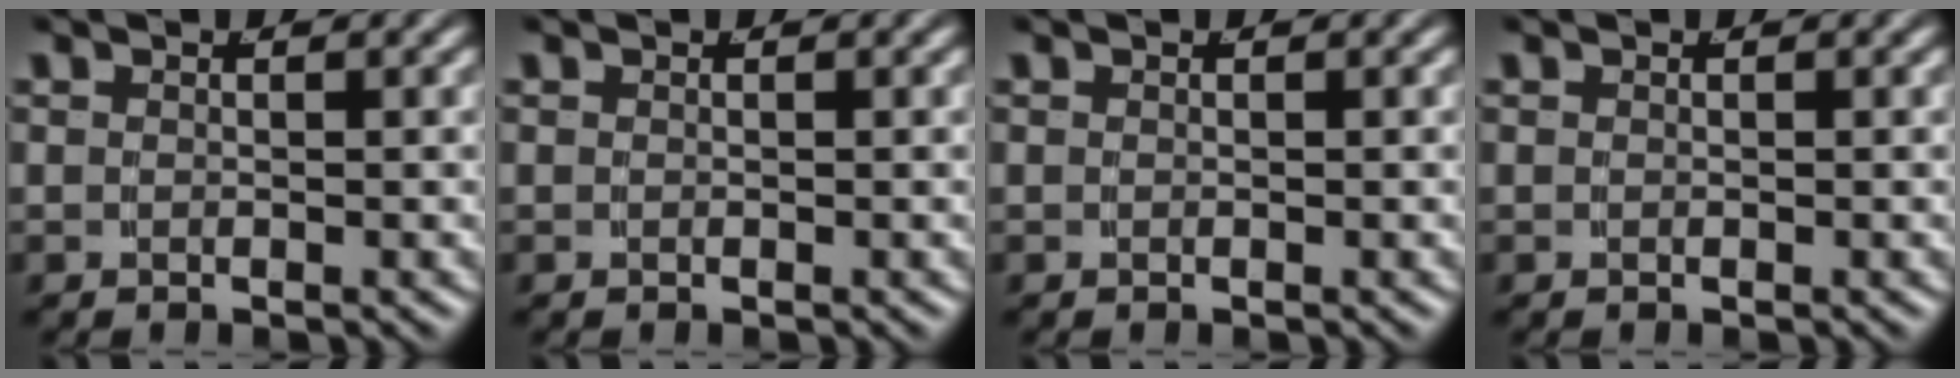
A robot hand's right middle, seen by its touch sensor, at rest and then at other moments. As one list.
[{"total": 0.0}, {"total": 0.0}, {"total": 0.0}]